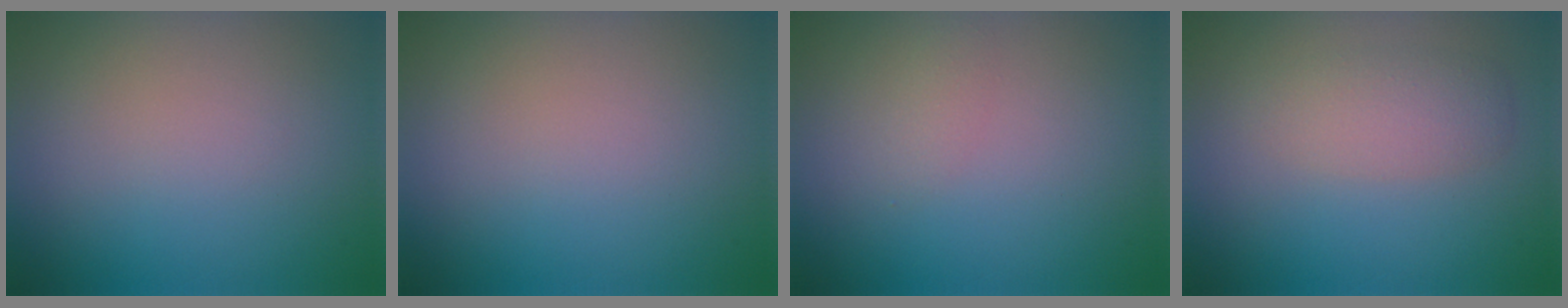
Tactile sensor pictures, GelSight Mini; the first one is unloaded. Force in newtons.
{"total": 0.0}
{"total": 0.8, "press": 0.8, "slide": 0.0}
{"total": 2.8, "press": 2.8, "slide": 0.2}